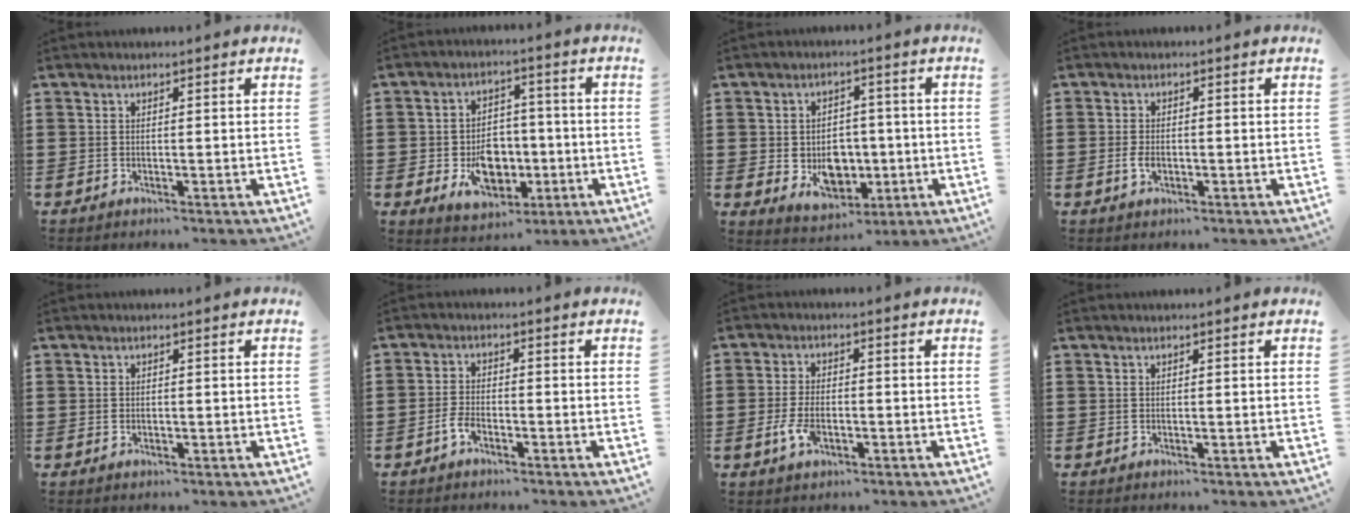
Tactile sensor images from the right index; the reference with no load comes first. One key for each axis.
{"total": 8.0, "fx": -1.8, "fy": 5.7, "fz": 5.4, "tx": -0.079, "ty": 0.004, "tz": -0.028}
{"total": 6.4, "fx": -0.8, "fy": 5.1, "fz": 3.8, "tx": -0.053, "ty": 0.004, "tz": -0.012}
{"total": 2.1, "fx": -0.6, "fy": 1.2, "fz": 1.7, "tx": -0.040, "ty": -0.002, "tz": -0.012}
{"total": 0.6, "fx": -0.2, "fy": 0.3, "fz": 0.5, "tx": -0.012, "ty": -0.004, "tz": -0.002}
{"total": 2.7, "fx": -1.7, "fy": 1.3, "fz": 1.7, "tx": -0.047, "ty": 0.000, "tz": -0.038}
{"total": 4.3, "fx": -1.7, "fy": 2.1, "fz": 3.4, "tx": -0.080, "ty": -0.006, "tz": -0.032}
{"total": 0.0}